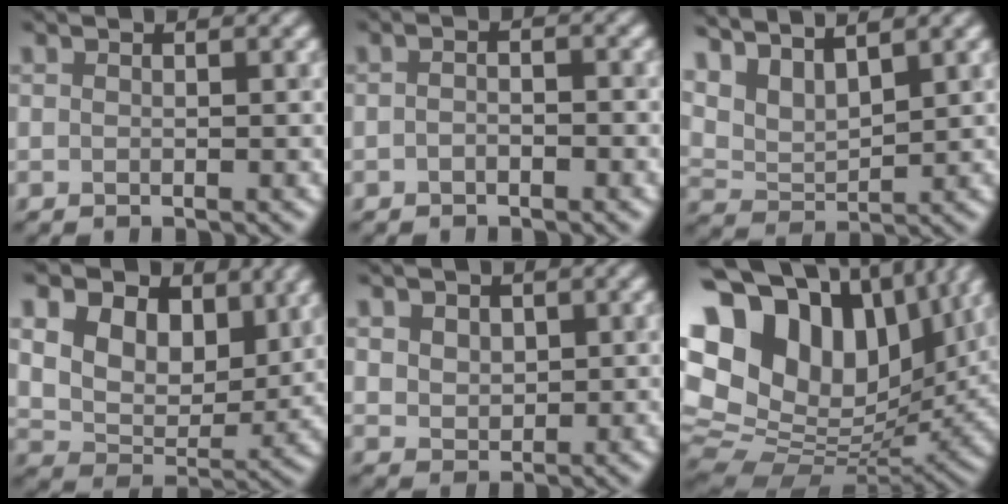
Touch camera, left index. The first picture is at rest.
{"total": 1.3, "force": [-0.6, 0.5, 1.0], "torque": [-0.021, -0.001, -0.016]}
{"total": 5.6, "force": [4.5, 1.7, 2.8], "torque": [-0.069, 0.005, 0.076]}
{"total": 10.2, "force": [4.8, 6.9, 5.8], "torque": [-0.118, 0.009, 0.087]}
{"total": 3.4, "force": [1.8, 2.4, 1.7], "torque": [-0.050, 0.010, 0.032]}
{"total": 18.7, "force": [8.1, 11.9, 11.9], "torque": [-0.238, 0.036, 0.153]}